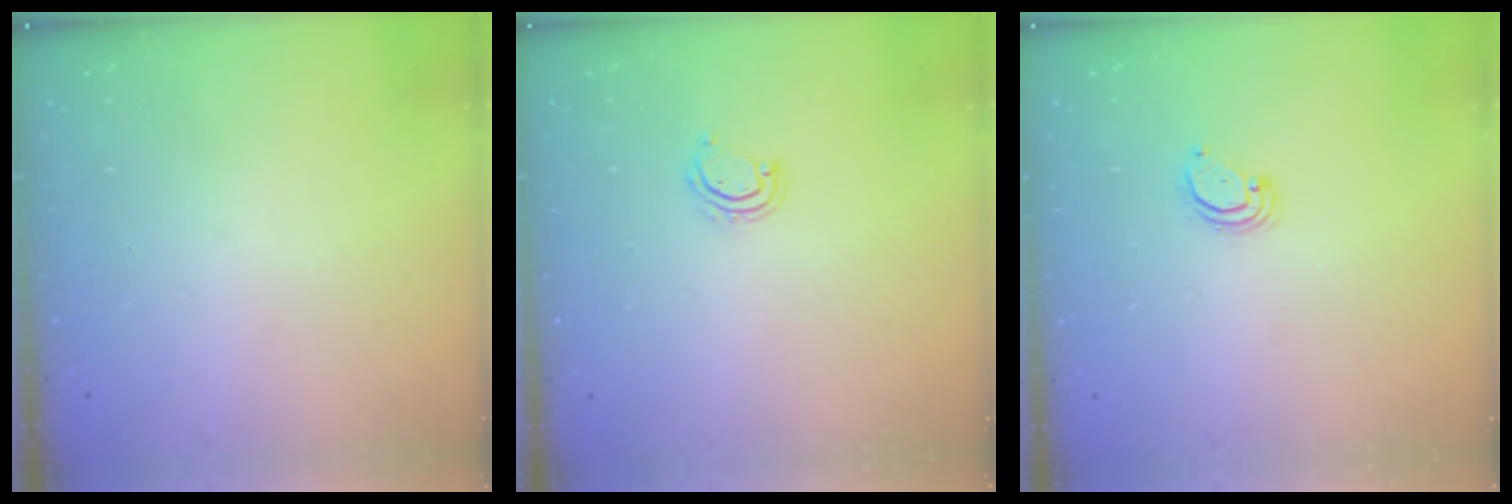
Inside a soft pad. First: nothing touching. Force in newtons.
{"total": 2.7, "press": 2.7, "slide": 0.2}
{"total": 2.6, "press": 2.6, "slide": 0.1}